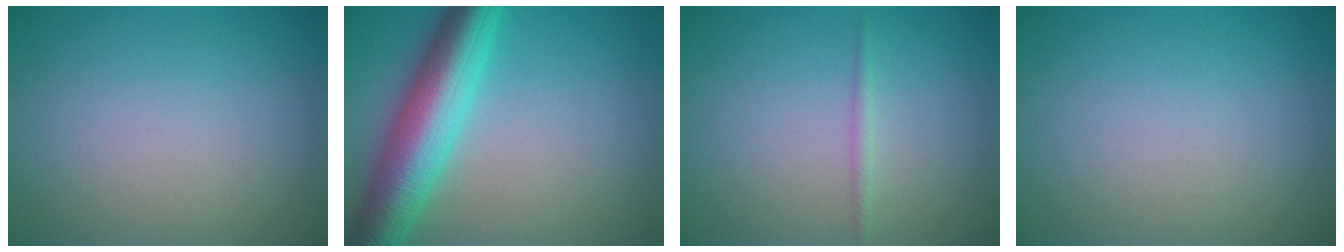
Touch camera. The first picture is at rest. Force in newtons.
{"total": 9.1, "press": 9.1, "slide": 0.0}
{"total": 0.9, "press": 0.9, "slide": 0.0}
{"total": 0.0}